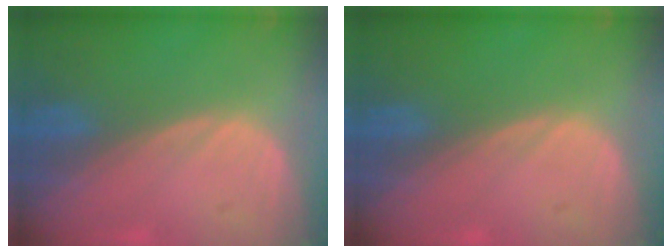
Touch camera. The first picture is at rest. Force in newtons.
{"total": 0.0}